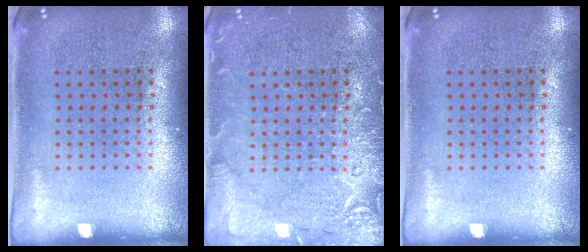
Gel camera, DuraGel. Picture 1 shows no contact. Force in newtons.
{"total": 3.8, "press": 3.8, "slide": 0.6}
{"total": 0.0}